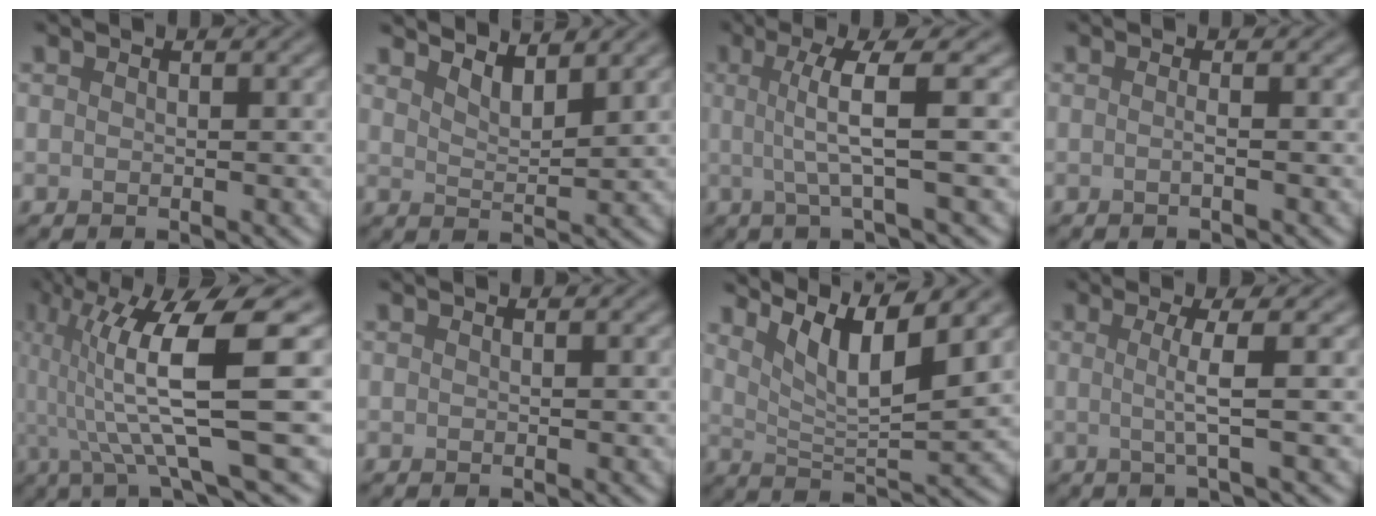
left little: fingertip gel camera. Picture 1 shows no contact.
{"total": 3.0, "force": [2.7, 0.6, 1.2], "torque": [-0.016, -0.005, 0.047]}
{"total": 4.9, "force": [0.5, 0.7, 4.8], "torque": [-0.083, 0.004, 0.008]}
{"total": 0.9, "force": [-0.2, 0.3, 0.8], "torque": [-0.010, -0.005, -0.008]}
{"total": 10.0, "force": [0.6, 1.7, 9.8], "torque": [-0.158, -0.002, 0.010]}
{"total": 0.0}
{"total": 7.1, "force": [4.6, 1.5, 5.1], "torque": [-0.086, 0.000, 0.084]}
{"total": 3.0, "force": [0.1, 0.5, 3.0], "torque": [-0.055, -0.001, -0.005]}